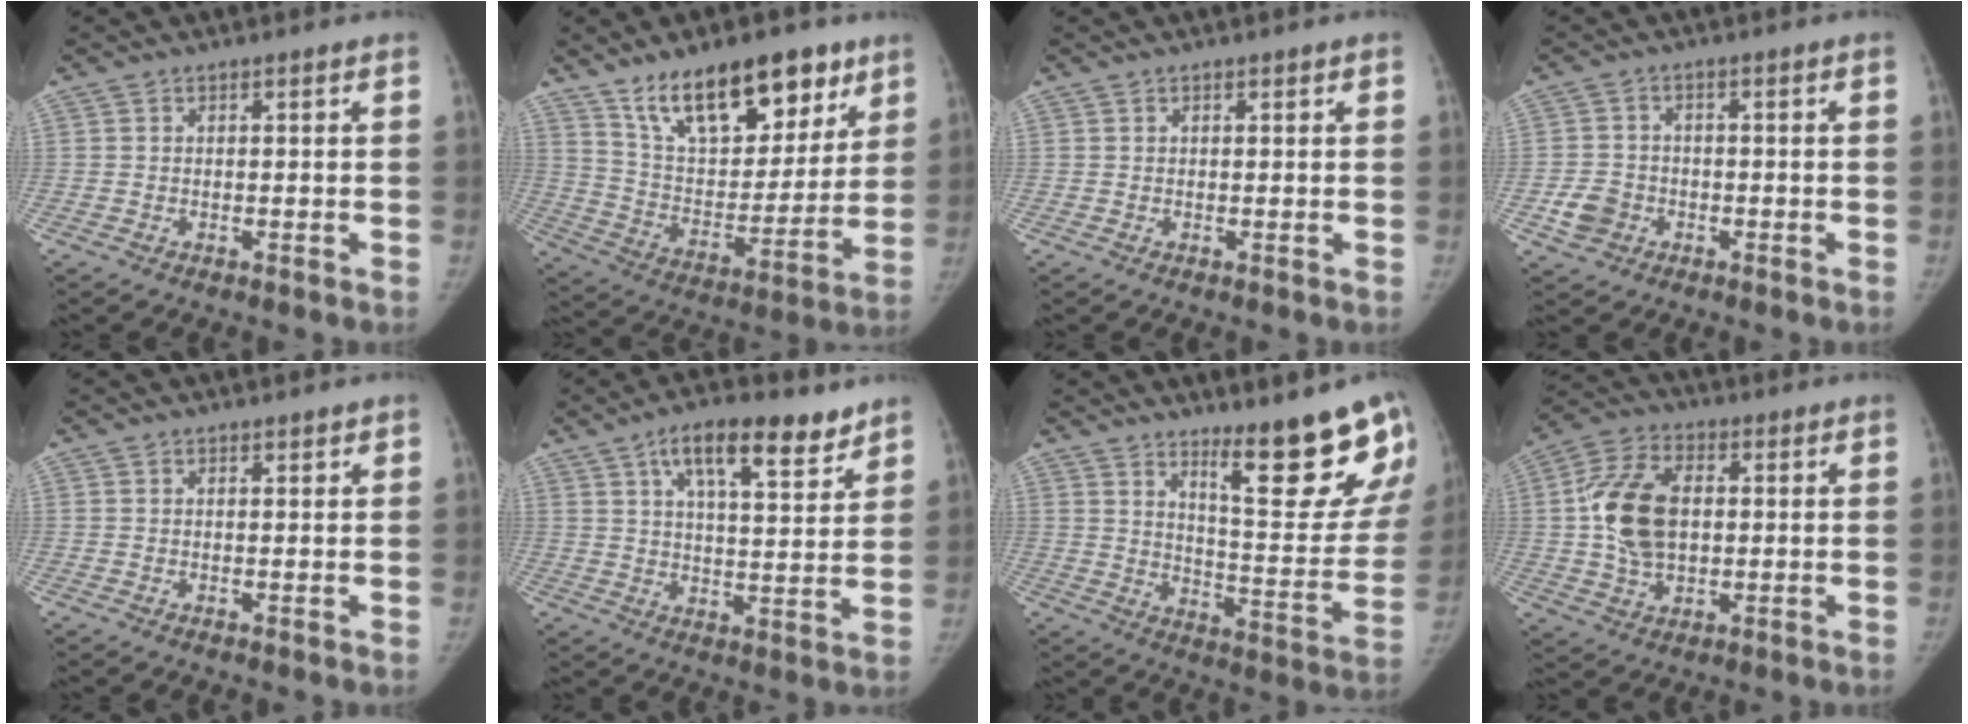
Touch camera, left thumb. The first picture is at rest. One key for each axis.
{"total": 22.4, "fx": 14.1, "fy": 10.6, "fz": 13.7, "tx": -0.165, "ty": -0.054, "tz": 0.243}
{"total": 0.9, "fx": 0.5, "fy": 0.3, "fz": 0.6, "tx": -0.008, "ty": 0.000, "tz": 0.006}
{"total": 4.8, "fx": -1.8, "fy": 4.1, "fz": 1.9, "tx": -0.026, "ty": 0.013, "tz": -0.031}
{"total": 0.8, "fx": 0.6, "fy": 0.4, "fz": 0.3, "tx": 0.000, "ty": -0.003, "tz": 0.007}
{"total": 13.8, "fx": 8.5, "fy": 4.9, "fz": 9.8, "tx": -0.130, "ty": -0.030, "tz": 0.136}
{"total": 17.7, "fx": 11.9, "fy": 3.9, "fz": 12.4, "tx": -0.119, "ty": -0.098, "tz": 0.181}
{"total": 13.8, "fx": 1.1, "fy": 9.0, "fz": 10.4, "tx": -0.182, "ty": 0.012, "tz": 0.020}